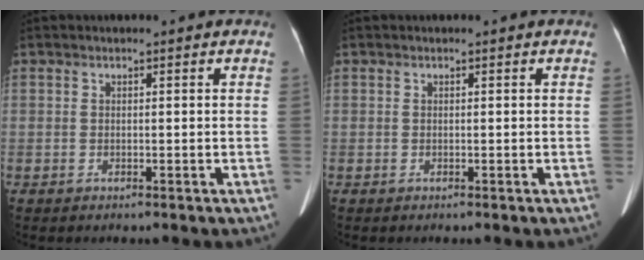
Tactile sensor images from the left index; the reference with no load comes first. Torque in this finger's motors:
{"motor_torque": [-0.10, -0.02, 0.00, 0.00]}